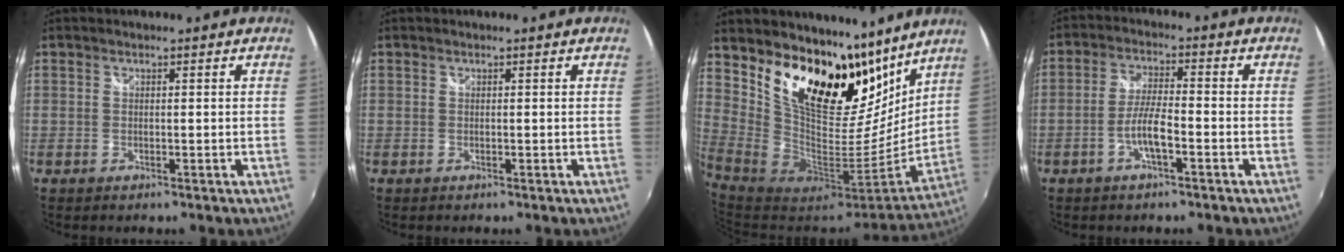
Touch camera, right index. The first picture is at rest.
{"total": 0.0}
{"total": 21.3, "force": [14.8, 9.7, 11.8], "torque": [-0.201, -0.010, 0.267]}
{"total": 5.3, "force": [-2.5, 0.9, 4.6], "torque": [-0.095, 0.003, -0.046]}